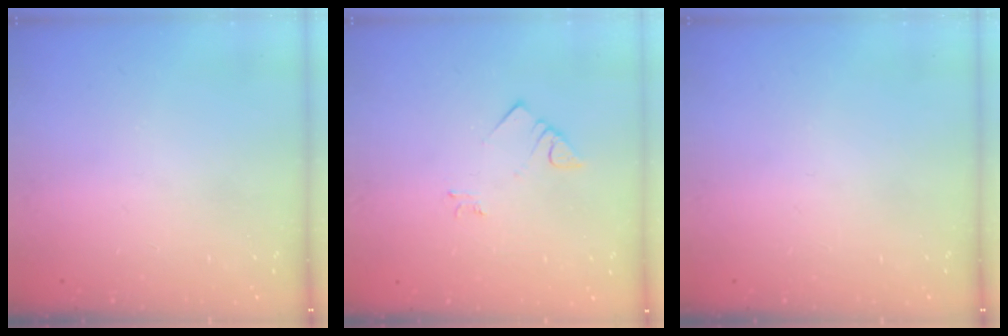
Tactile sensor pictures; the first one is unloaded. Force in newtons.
{"total": 2.3, "press": 2.3, "slide": 0.3}
{"total": 0.0}